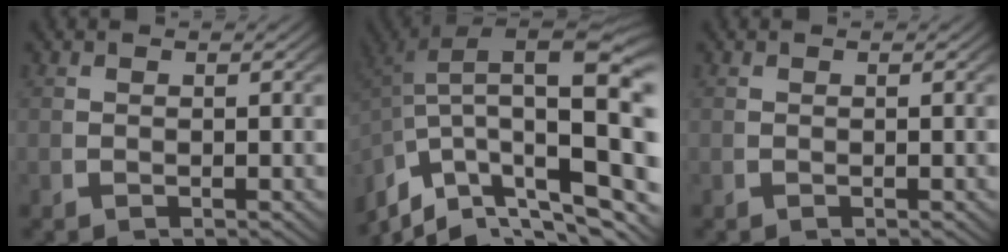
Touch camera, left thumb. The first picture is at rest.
{"total": 18.7, "force": [-0.1, 11.7, 14.6], "torque": [-0.268, -0.046, 0.017]}
{"total": 0.0}